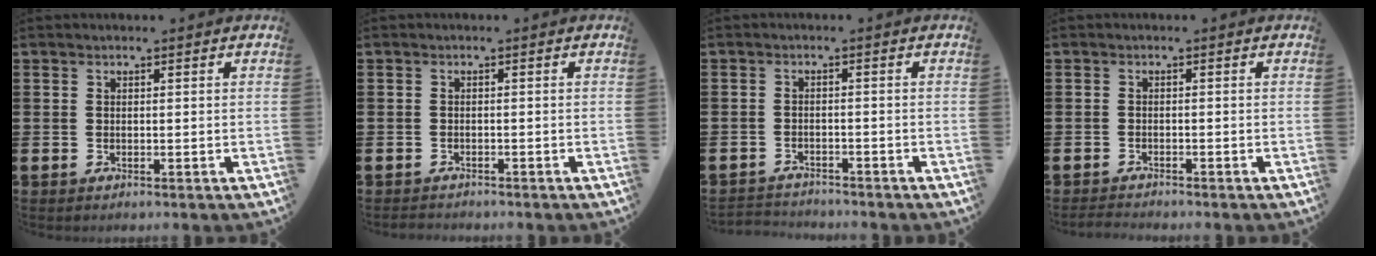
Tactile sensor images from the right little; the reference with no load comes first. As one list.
[{"total": 0.7, "force": [-0.6, 0.1, -0.1], "torque": [-0.002, 0.000, -0.014]}, {"total": 1.9, "force": [-1.9, 0.1, -0.3], "torque": [-0.002, 0.001, -0.043]}, {"total": 1.1, "force": [-1.1, 0.0, 0.2], "torque": [-0.006, 0.000, -0.022]}]